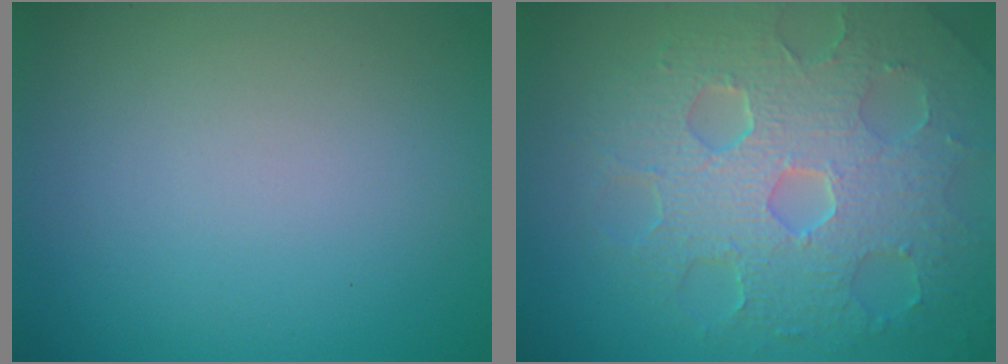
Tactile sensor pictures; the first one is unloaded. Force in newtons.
{"total": 8.6, "press": 5.8, "slide": 6.4}